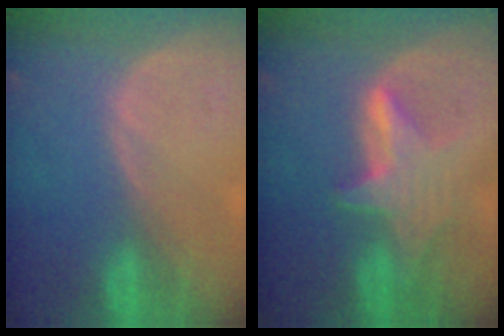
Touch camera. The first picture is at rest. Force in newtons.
{"total": 6.3, "press": 6.1, "slide": 1.7}